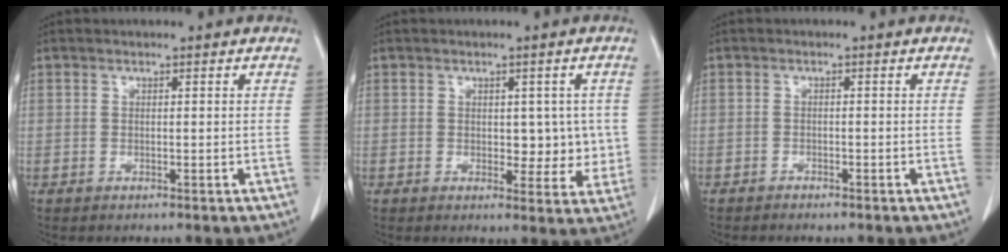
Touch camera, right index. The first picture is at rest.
{"total": 5.2, "force": [0.3, 3.4, 3.9], "torque": [-0.027, 0.005, 0.010]}
{"total": 1.3, "force": [-1.2, 0.5, 0.4], "torque": [-0.006, 0.001, -0.016]}